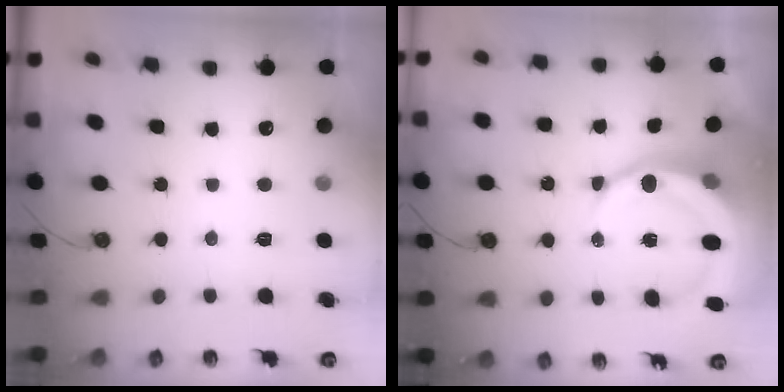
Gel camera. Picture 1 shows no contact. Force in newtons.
{"total": 12.7, "press": 12.6, "slide": 1.6}